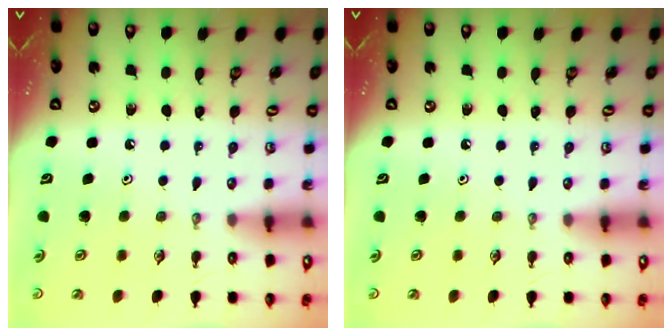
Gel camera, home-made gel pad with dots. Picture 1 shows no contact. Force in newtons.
{"total": 0.0}